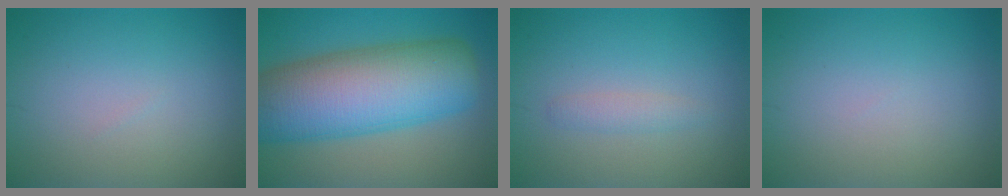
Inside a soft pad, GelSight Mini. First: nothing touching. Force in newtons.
{"total": 13.4, "press": 13.4, "slide": 0.5}
{"total": 1.3, "press": 1.3, "slide": 0.1}
{"total": 0.0}